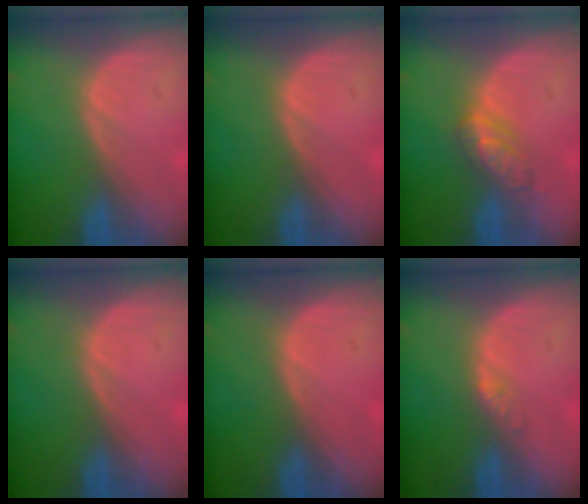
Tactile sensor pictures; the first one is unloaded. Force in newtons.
{"total": 0.0}
{"total": 4.7, "press": 4.5, "slide": 1.5}
{"total": 0.0}
{"total": 0.0}
{"total": 1.2, "press": 1.2, "slide": 0.1}